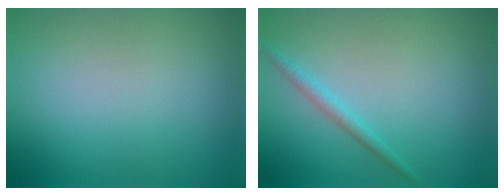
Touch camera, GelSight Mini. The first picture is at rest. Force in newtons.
{"total": 1.4, "press": 1.4, "slide": 0.0}